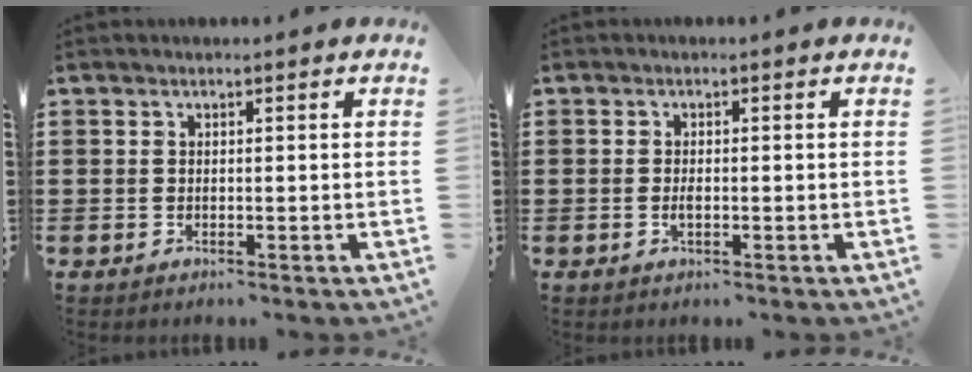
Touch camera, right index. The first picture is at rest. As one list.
[{"total": 1.3, "force": [-0.2, 0.3, 1.2], "torque": [-0.023, -0.006, -0.002]}]